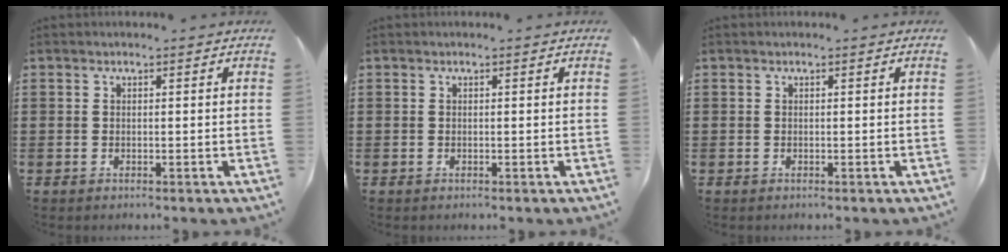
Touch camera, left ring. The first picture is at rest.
{"total": 0.0}
{"total": 0.0}